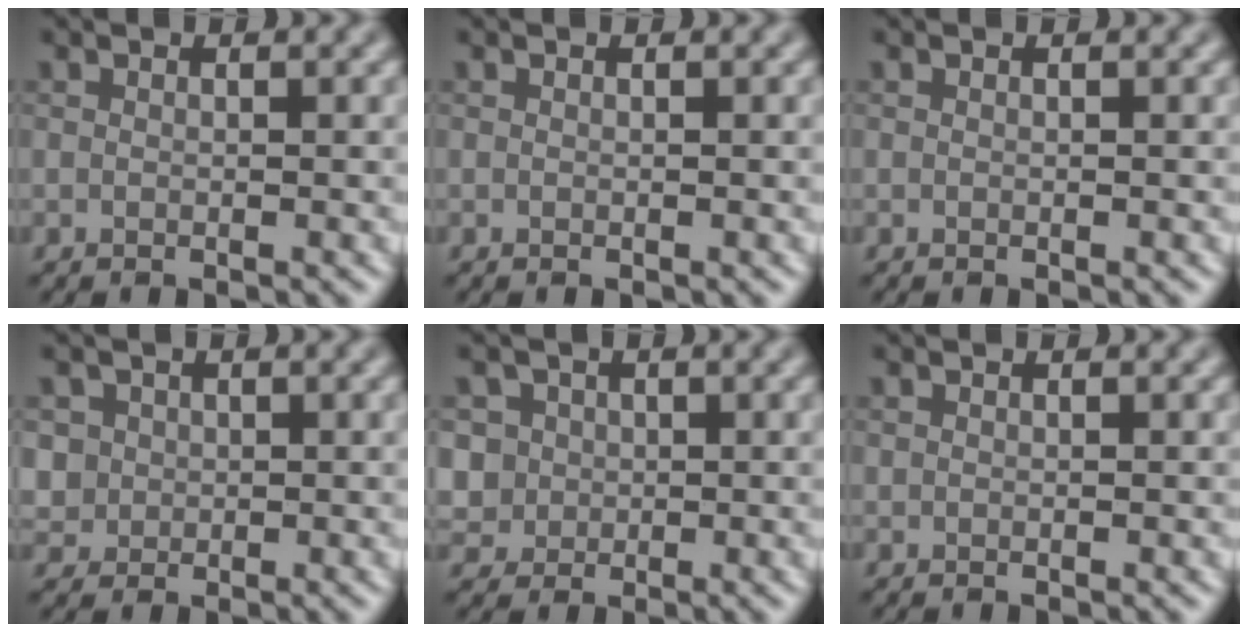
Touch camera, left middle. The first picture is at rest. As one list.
[{"total": 0.0}, {"total": 0.0}, {"total": 2.5, "force": [0.6, 2.4, 0.6], "torque": [-0.010, 0.001, 0.026]}, {"total": 4.3, "force": [1.0, 4.0, 1.2], "torque": [-0.017, 0.021, 0.013]}, {"total": 0.0}]